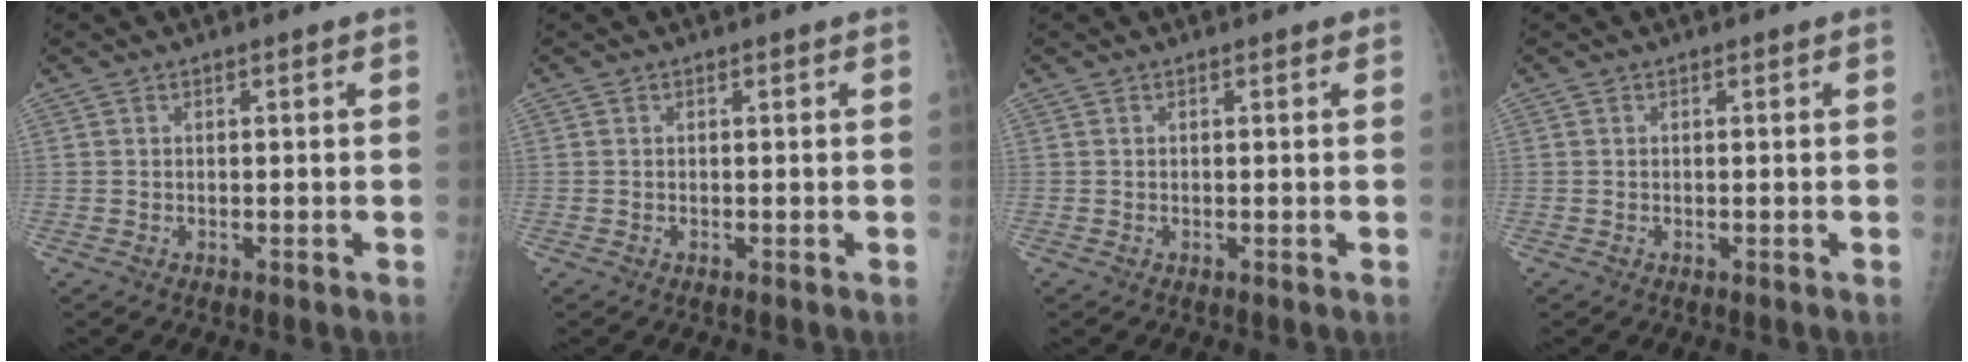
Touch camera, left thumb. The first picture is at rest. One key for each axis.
{"total": 0.0}
{"total": 0.0}
{"total": 0.0}